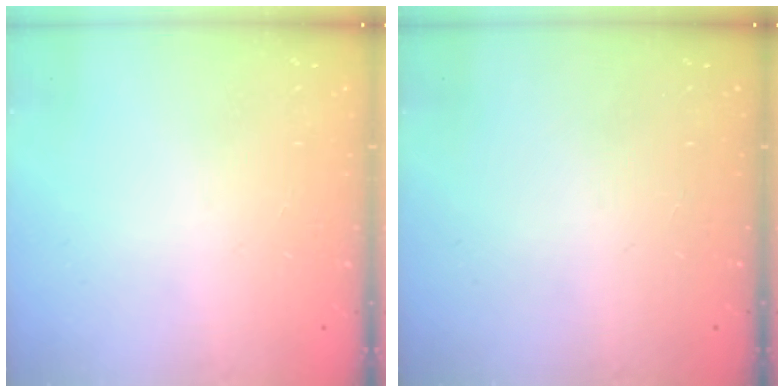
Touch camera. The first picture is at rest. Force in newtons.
{"total": 0.0}